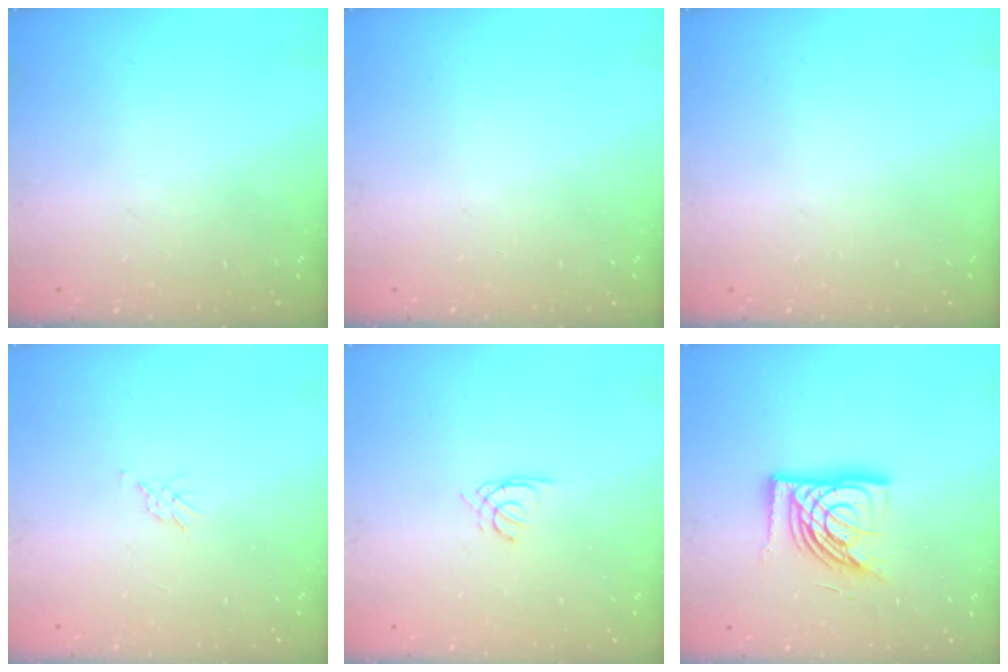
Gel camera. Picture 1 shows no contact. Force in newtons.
{"total": 0.0}
{"total": 0.0}
{"total": 1.4, "press": 1.4, "slide": 0.2}
{"total": 1.5, "press": 1.4, "slide": 0.4}
{"total": 15.7, "press": 15.5, "slide": 2.2}